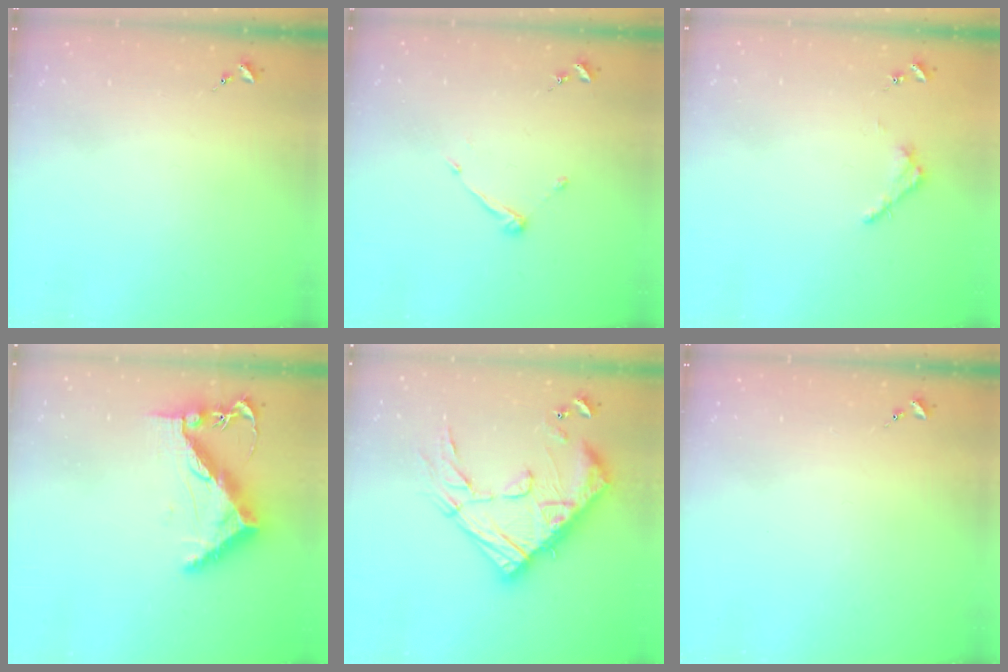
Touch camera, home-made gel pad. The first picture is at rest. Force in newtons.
{"total": 6.6, "press": 6.6, "slide": 0.5}
{"total": 3.2, "press": 3.2, "slide": 0.4}
{"total": 10.7, "press": 10.6, "slide": 1.3}
{"total": 24.5, "press": 24.4, "slide": 2.2}
{"total": 0.0}